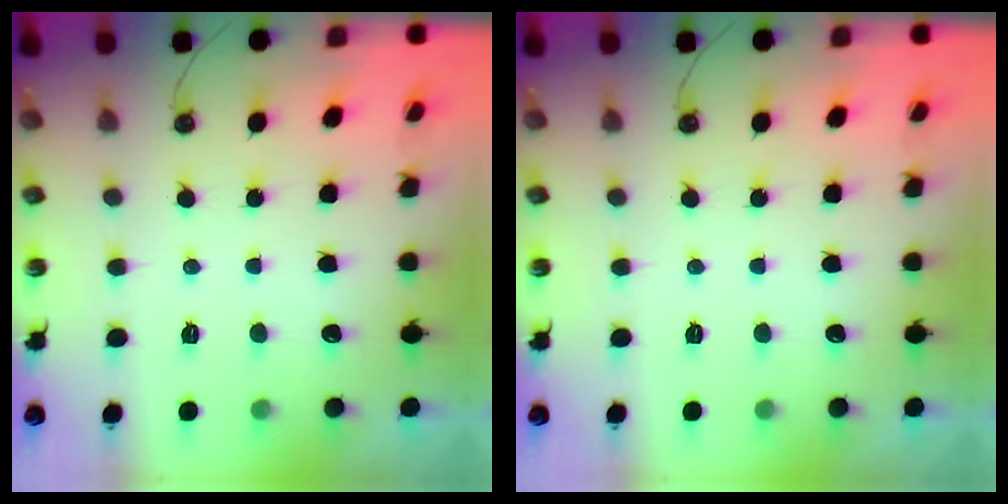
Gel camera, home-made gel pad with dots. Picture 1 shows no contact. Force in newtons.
{"total": 0.0}